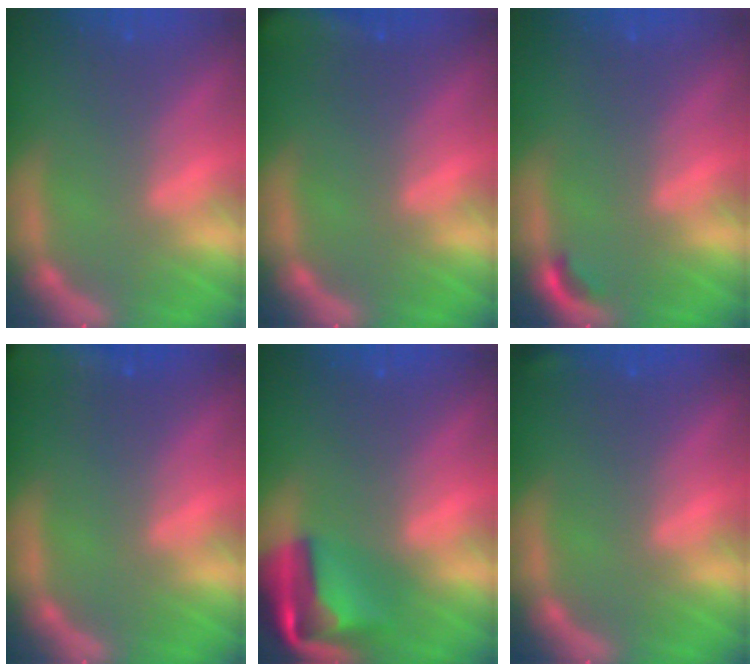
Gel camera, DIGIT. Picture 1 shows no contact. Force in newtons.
{"total": 6.4}
{"total": 0.9}
{"total": 9.0}
{"total": 7.4}
{"total": 0.9}